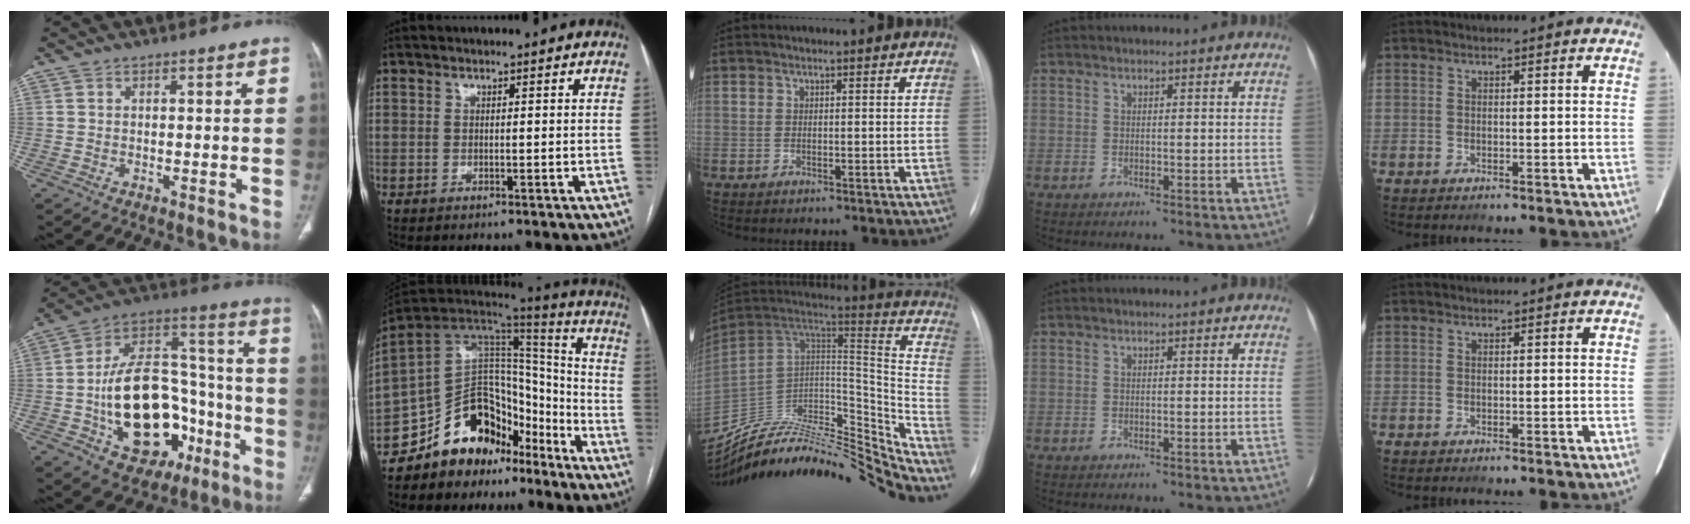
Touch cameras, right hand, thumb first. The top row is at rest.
{"thumb": {"total": 26.3, "force": [-7.2, 16.4, 19.3], "torque": [-0.295, 0.053, -0.095]}, "index": {"total": 16.8, "force": [-12.4, 9.8, 5.8], "torque": [-0.086, 0.085, -0.208]}, "middle": {"total": 30.4, "force": [-28.7, 4.2, 9.3], "torque": [-0.135, 0.014, -0.438]}}